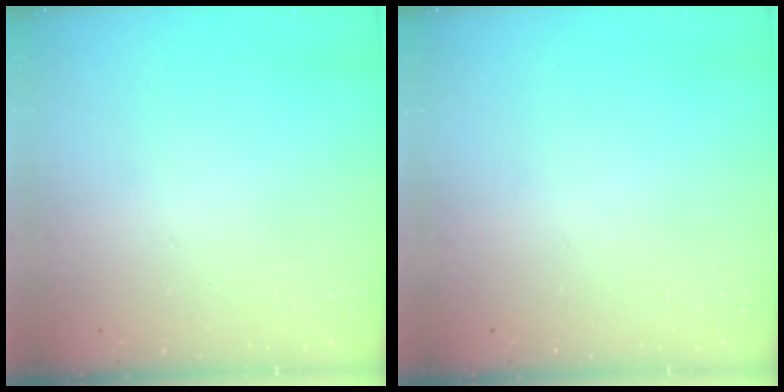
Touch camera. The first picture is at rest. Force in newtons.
{"total": 0.0}